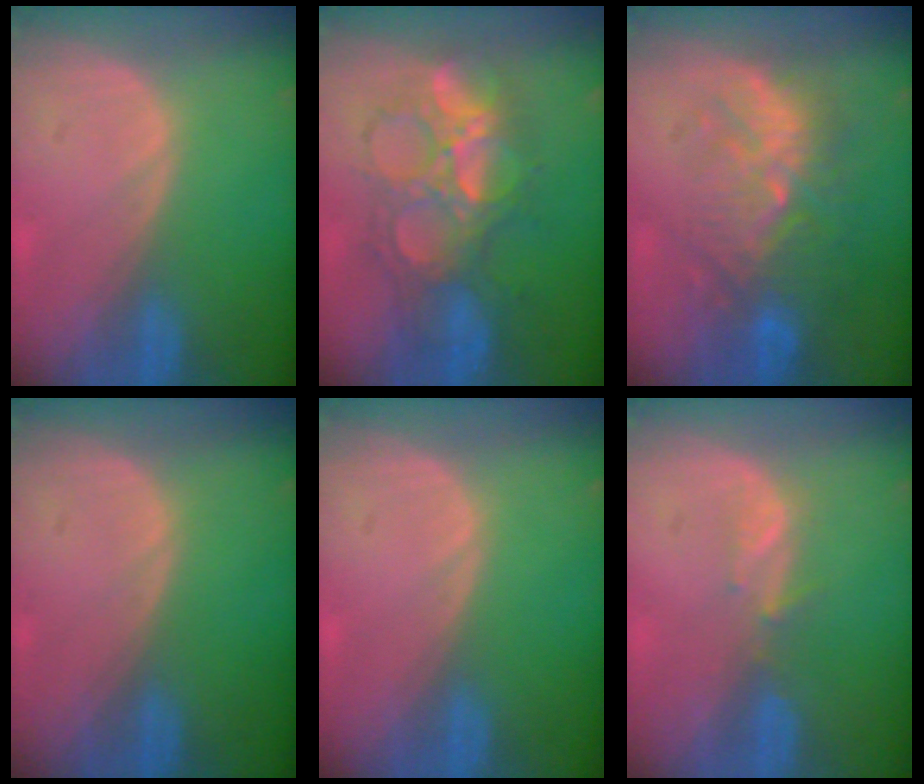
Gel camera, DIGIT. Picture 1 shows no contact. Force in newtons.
{"total": 9.1, "press": 9.1, "slide": 0.6}
{"total": 10.1, "press": 9.4, "slide": 3.7}
{"total": 0.0}
{"total": 0.0}
{"total": 1.9, "press": 1.8, "slide": 0.7}